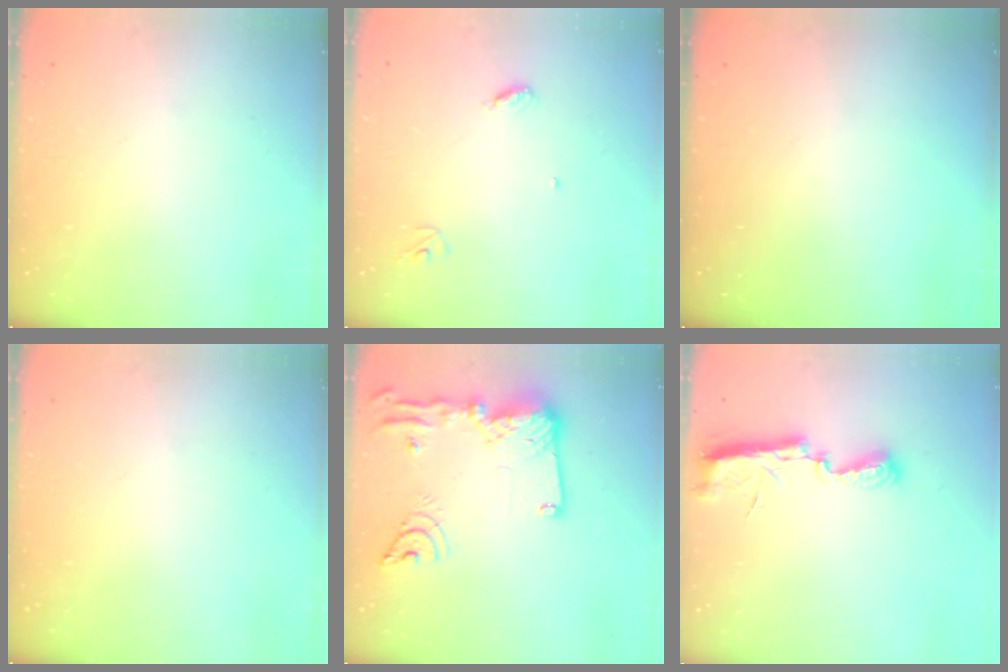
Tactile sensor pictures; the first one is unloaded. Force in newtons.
{"total": 3.9, "press": 3.9, "slide": 0.3}
{"total": 0.0}
{"total": 0.0}
{"total": 20.1, "press": 19.9, "slide": 2.3}
{"total": 7.2, "press": 7.2, "slide": 0.5}